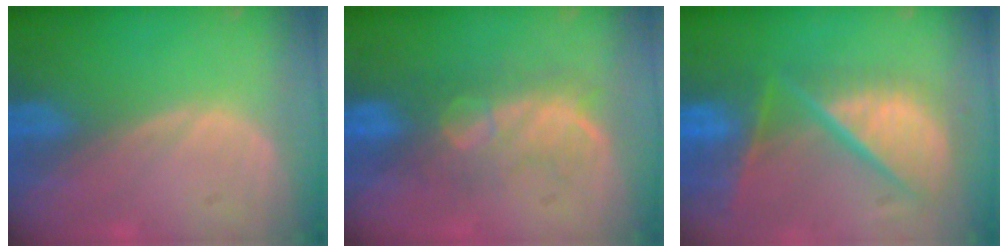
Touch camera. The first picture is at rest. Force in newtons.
{"total": 7.6, "press": 7.3, "slide": 2.1}
{"total": 12.1, "press": 9.9, "slide": 6.9}